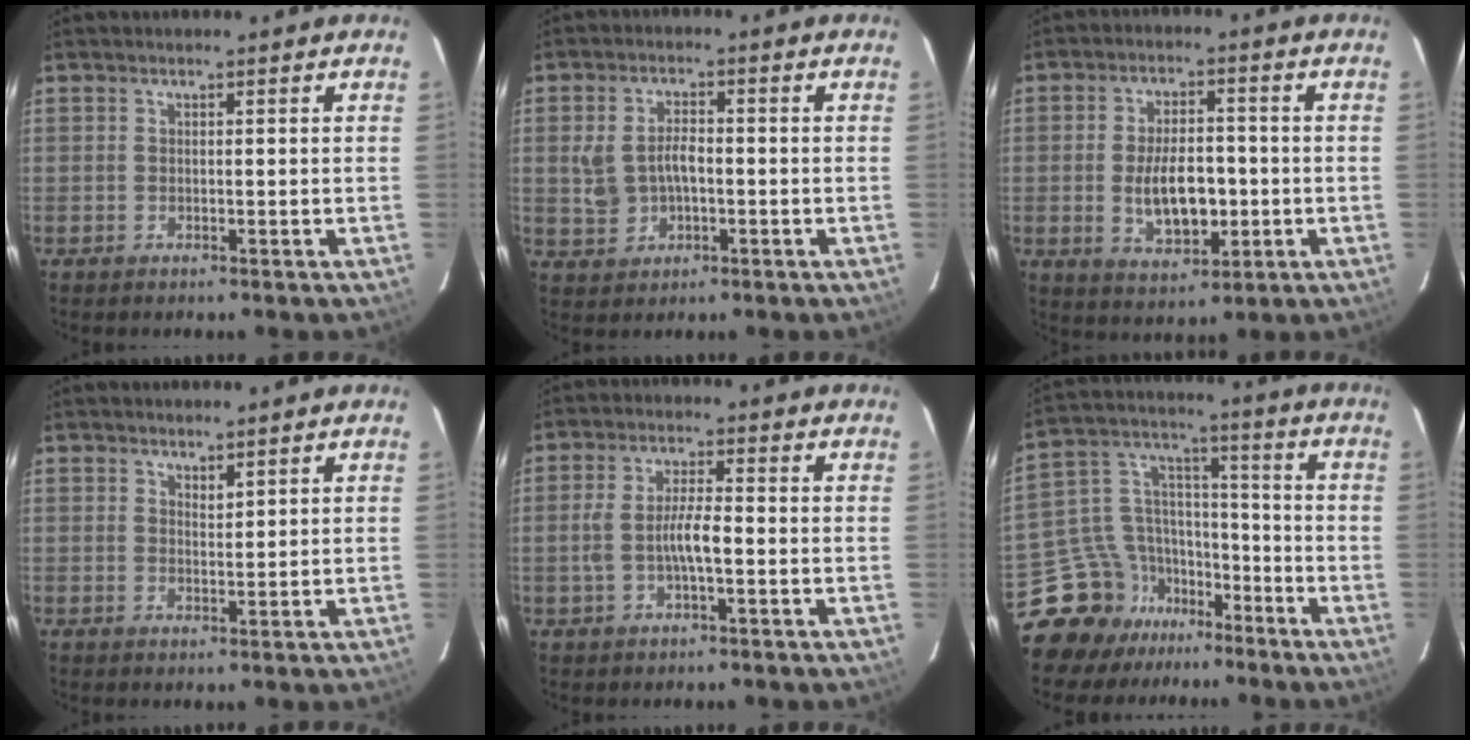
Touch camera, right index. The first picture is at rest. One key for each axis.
{"total": 6.5, "fx": -0.7, "fy": 4.3, "fz": 4.9, "tx": -0.103, "ty": 0.008, "tz": -0.003}
{"total": 10.3, "fx": -1.6, "fy": 5.2, "fz": 8.7, "tx": -0.161, "ty": 0.000, "tz": -0.016}
{"total": 1.6, "fx": 1.3, "fy": 0.5, "fz": 0.7, "tx": -0.008, "ty": 0.000, "tz": 0.024}
{"total": 6.0, "fx": -1.4, "fy": 1.5, "fz": 5.6, "tx": -0.111, "ty": 0.005, "tz": -0.024}
{"total": 13.7, "fx": -10.4, "fy": 8.6, "fz": 2.5, "tx": -0.074, "ty": 0.069, "tz": -0.177}